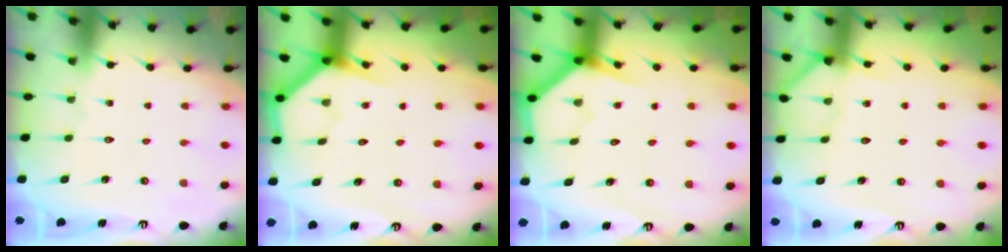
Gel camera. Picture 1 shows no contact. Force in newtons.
{"total": 4.0, "press": 3.9, "slide": 0.3}
{"total": 4.0, "press": 3.9, "slide": 0.3}
{"total": 4.9, "press": 4.9, "slide": 0.4}